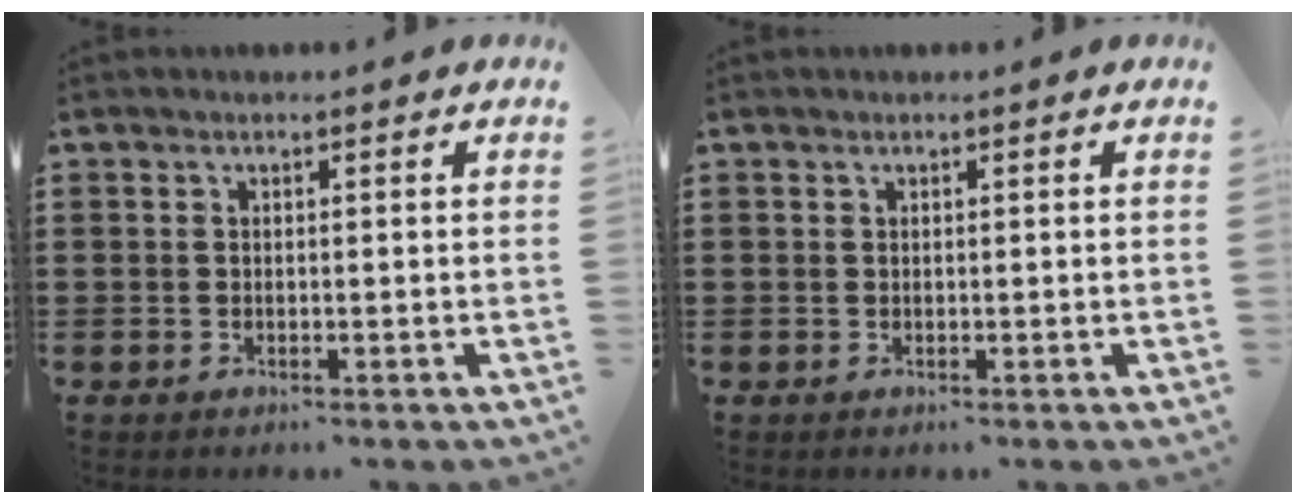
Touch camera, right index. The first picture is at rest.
{"total": 0.0}